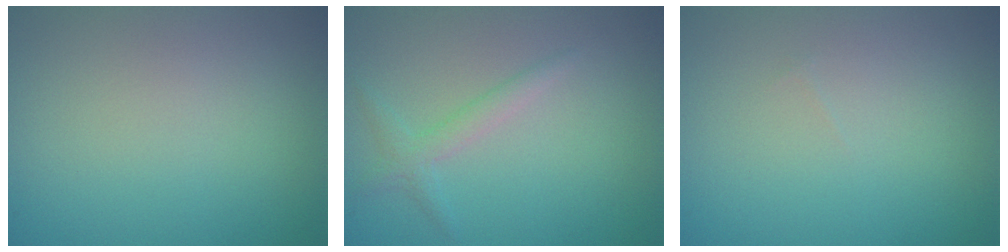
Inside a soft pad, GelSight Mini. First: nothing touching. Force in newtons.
{"total": 1.6, "press": 1.6, "slide": 0.0}
{"total": 0.0}